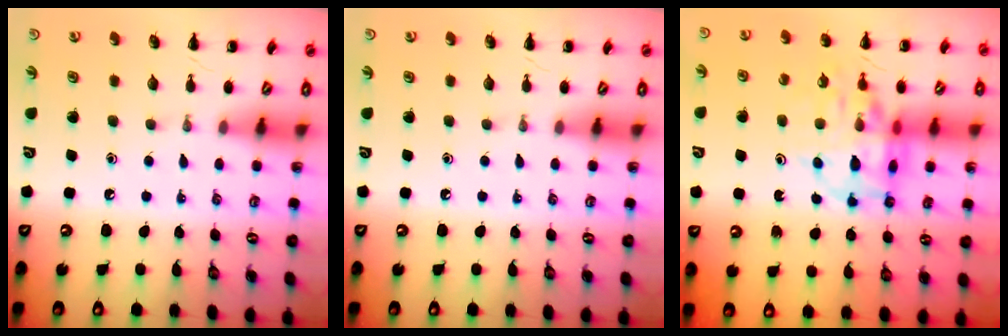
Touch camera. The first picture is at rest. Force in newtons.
{"total": 0.0}
{"total": 16.0, "press": 15.6, "slide": 3.8}